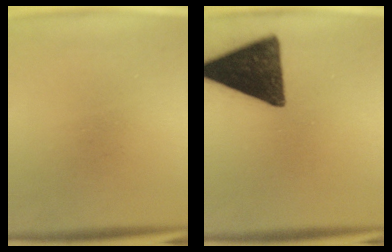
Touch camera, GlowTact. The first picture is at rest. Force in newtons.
{"total": 15.2}